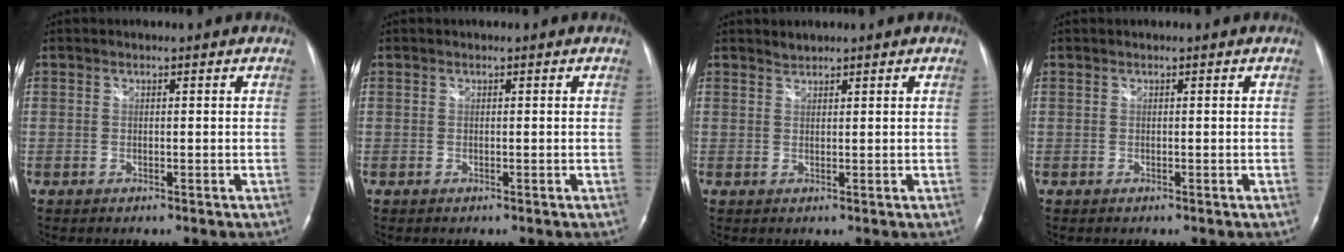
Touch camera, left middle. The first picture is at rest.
{"total": 0.0}
{"total": 1.0, "force": [1.0, 0.2, -0.1], "torque": [0.000, 0.001, 0.018]}
{"total": 0.0}